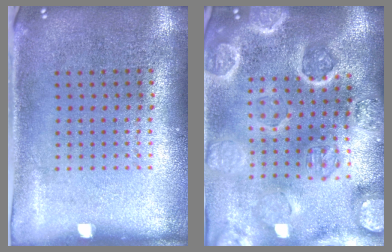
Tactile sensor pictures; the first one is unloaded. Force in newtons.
{"total": 4.6, "press": 4.1, "slide": 2.0}